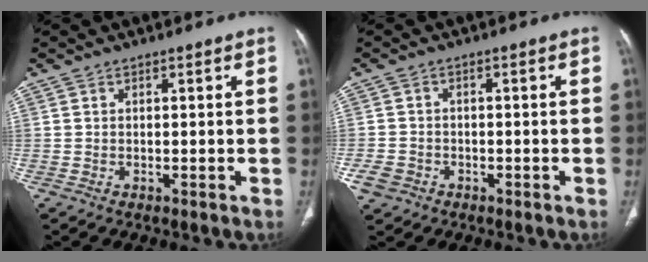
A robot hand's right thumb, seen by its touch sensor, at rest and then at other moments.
{"total": 4.0, "force": [-1.9, 3.2, 1.3], "torque": [-0.028, 0.013, -0.030]}